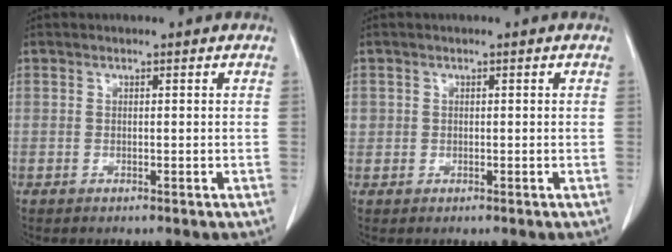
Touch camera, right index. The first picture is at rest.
{"total": 1.0, "force": [0.2, 0.9, 0.1], "torque": [0.009, 0.005, 0.001]}